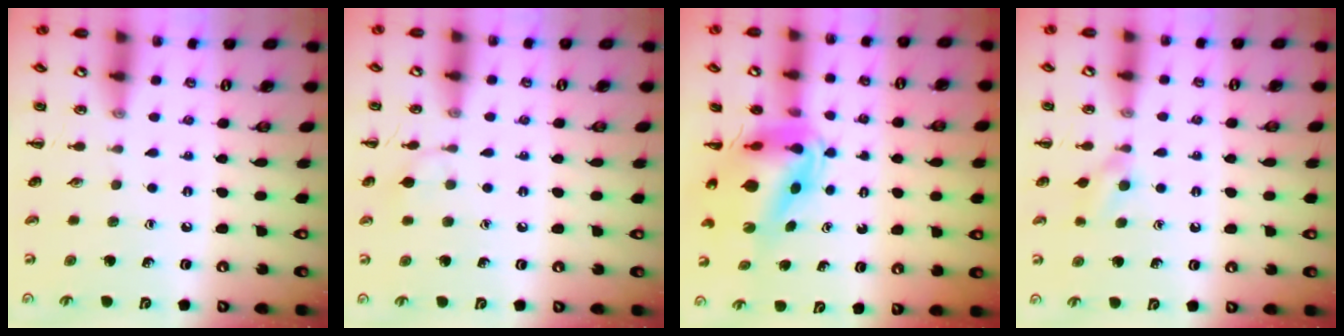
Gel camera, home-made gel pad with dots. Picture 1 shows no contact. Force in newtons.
{"total": 6.5, "press": 6.3, "slide": 1.7}
{"total": 8.0, "press": 7.6, "slide": 2.6}
{"total": 4.0, "press": 3.7, "slide": 1.4}